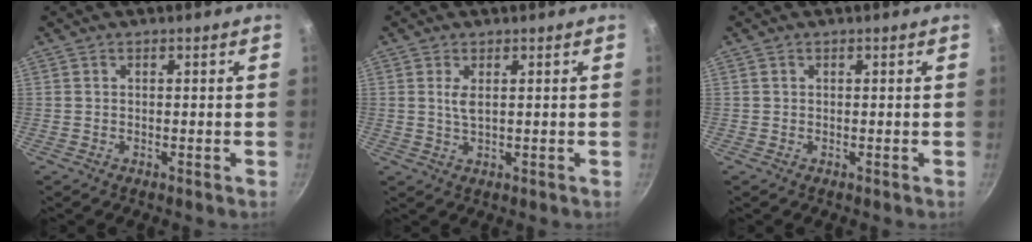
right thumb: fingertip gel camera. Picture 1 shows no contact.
{"total": 2.4, "force": [0.7, 1.0, 2.1], "torque": [-0.041, -0.006, 0.015]}
{"total": 0.0}